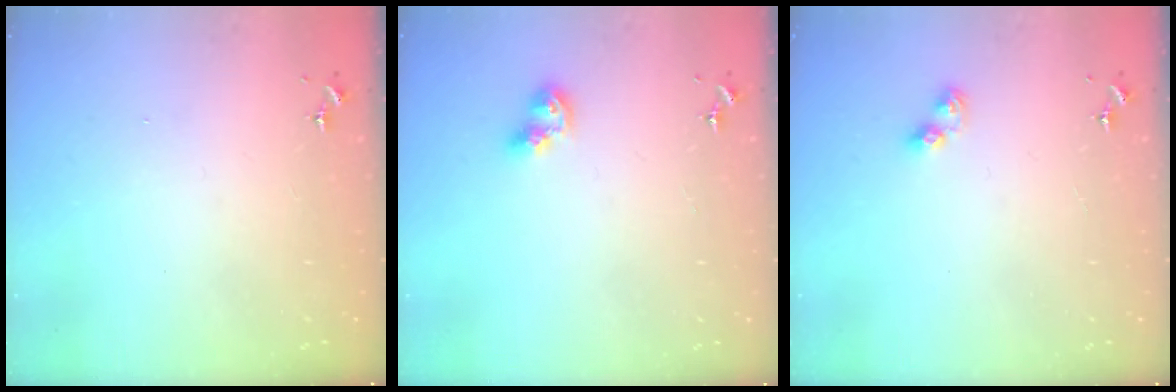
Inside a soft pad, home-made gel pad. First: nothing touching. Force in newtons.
{"total": 7.6, "press": 7.5, "slide": 0.9}
{"total": 5.8, "press": 5.8, "slide": 0.5}